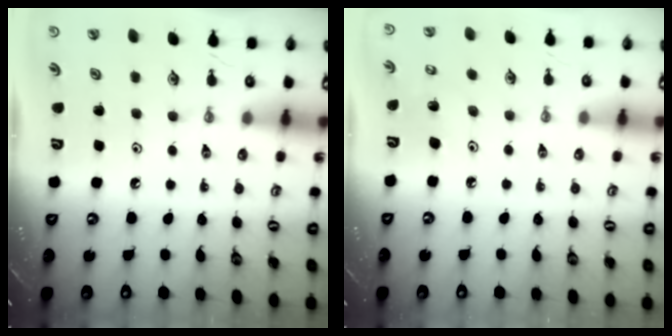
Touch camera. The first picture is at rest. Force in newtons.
{"total": 5.8, "press": 5.8, "slide": 0.4}